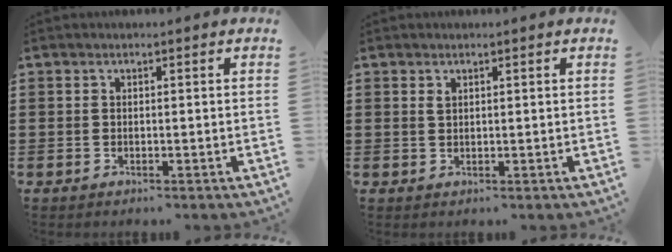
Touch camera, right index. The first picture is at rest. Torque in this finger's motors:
{"motor_torque": [1.19, 0.95, 0.10, 0.03]}